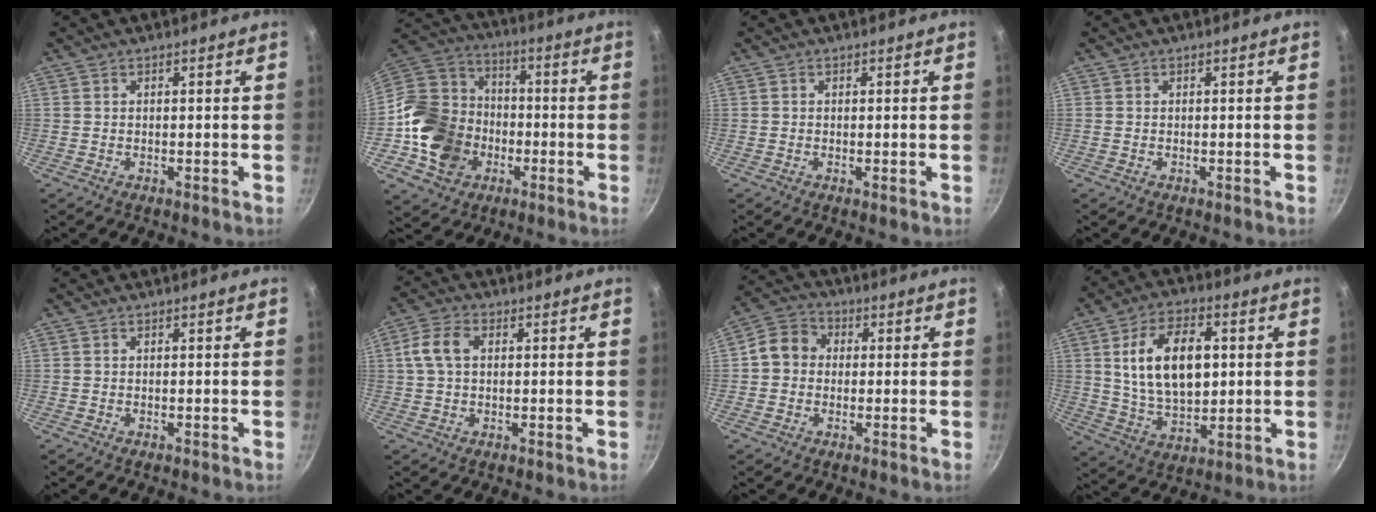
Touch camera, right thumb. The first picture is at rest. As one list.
[{"total": 19.0, "force": [-5.2, 15.4, 9.8], "torque": [-0.171, 0.045, -0.094]}, {"total": 0.6, "force": [-0.2, 0.1, 0.6], "torque": [-0.014, -0.004, -0.003]}, {"total": 0.0}, {"total": 0.0}, {"total": 5.9, "force": [1.2, 3.8, 4.3], "torque": [-0.089, 0.015, 0.020]}, {"total": 7.0, "force": [0.1, 6.1, 3.4], "torque": [-0.046, 0.023, -0.011]}, {"total": 16.1, "force": [3.1, 9.4, 12.7], "torque": [-0.197, -0.006, 0.059]}]